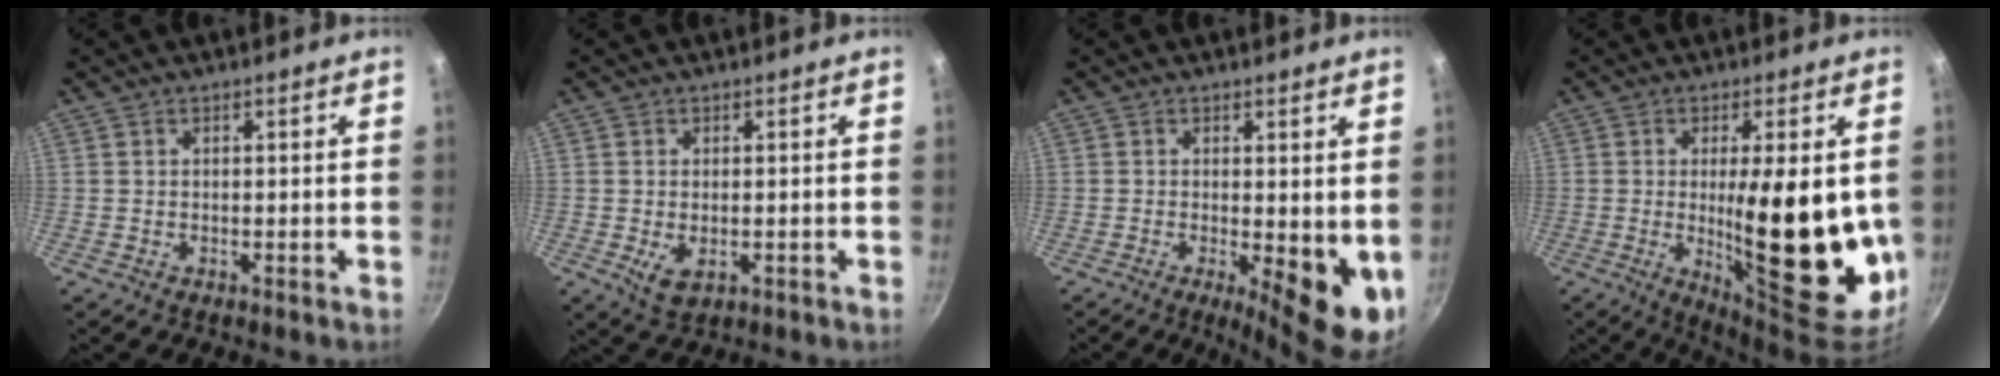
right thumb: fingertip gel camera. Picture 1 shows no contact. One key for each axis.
{"total": 4.1, "fx": -0.9, "fy": 2.4, "fz": 3.2, "tx": -0.056, "ty": -0.012, "tz": -0.010}
{"total": 9.9, "fx": -0.9, "fy": 3.4, "fz": 9.2, "tx": -0.105, "ty": -0.013, "tz": -0.004}
{"total": 20.8, "fx": -0.8, "fy": 6.5, "fz": 19.8, "tx": -0.267, "ty": -0.023, "tz": 0.000}